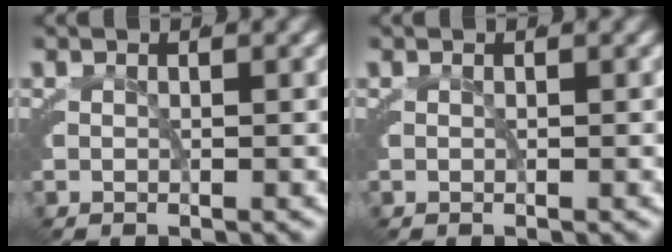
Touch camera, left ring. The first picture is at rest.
{"total": 0.0}